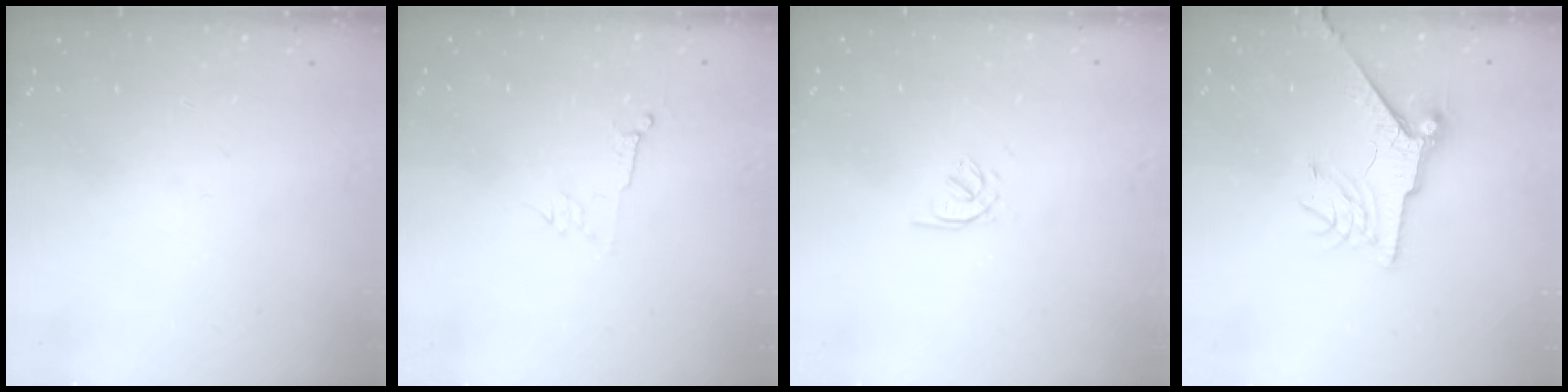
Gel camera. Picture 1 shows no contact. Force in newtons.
{"total": 4.0, "press": 4.0, "slide": 0.7}
{"total": 2.1, "press": 2.0, "slide": 0.5}
{"total": 7.6, "press": 7.6, "slide": 1.0}